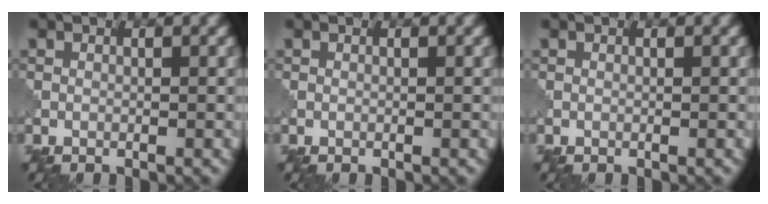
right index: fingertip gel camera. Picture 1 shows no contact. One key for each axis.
{"total": 0.0}
{"total": 0.0}